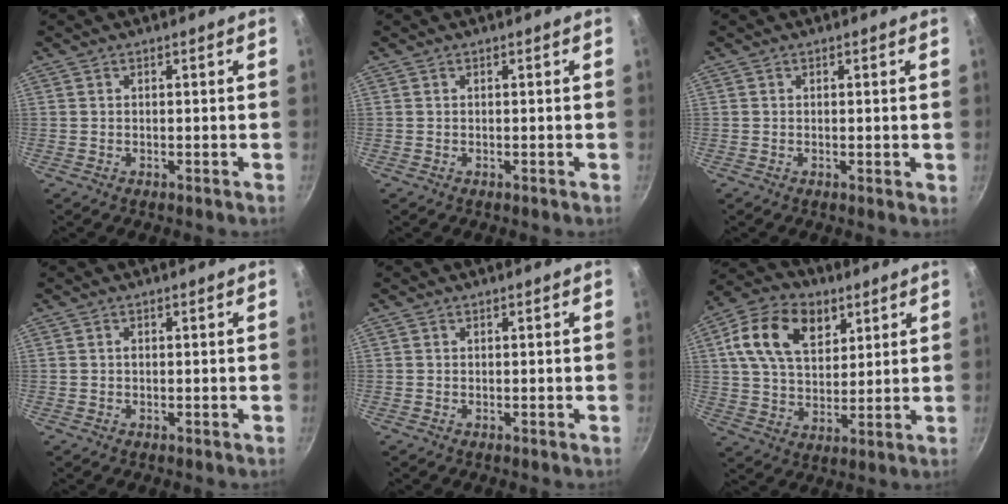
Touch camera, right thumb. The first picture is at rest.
{"total": 0.0}
{"total": 1.0, "force": [0.0, 0.3, 1.0], "torque": [-0.014, -0.002, -0.001]}
{"total": 0.5, "force": [0.0, 0.4, 0.4], "torque": [-0.005, 0.004, -0.001]}
{"total": 0.0}
{"total": 15.8, "force": [6.1, 10.3, 10.2], "torque": [-0.160, -0.007, 0.097]}